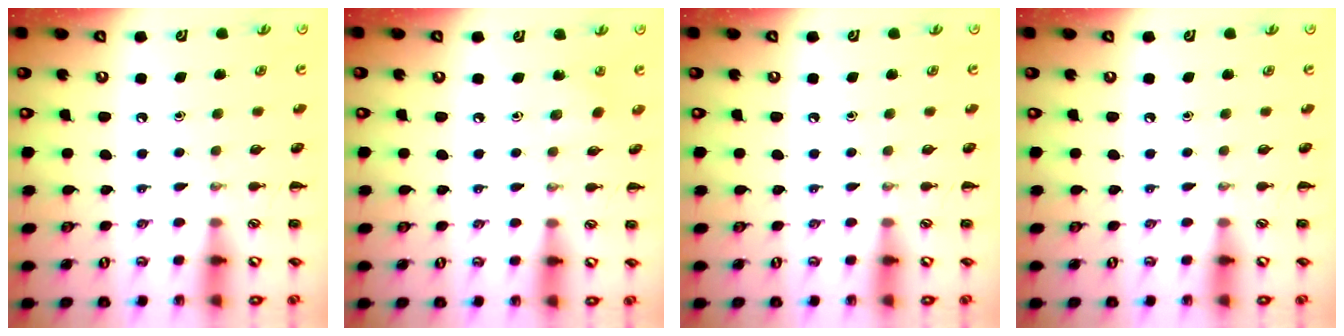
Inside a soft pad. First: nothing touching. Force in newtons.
{"total": 1.9, "press": 1.8, "slide": 0.7}
{"total": 0.0}
{"total": 0.0}